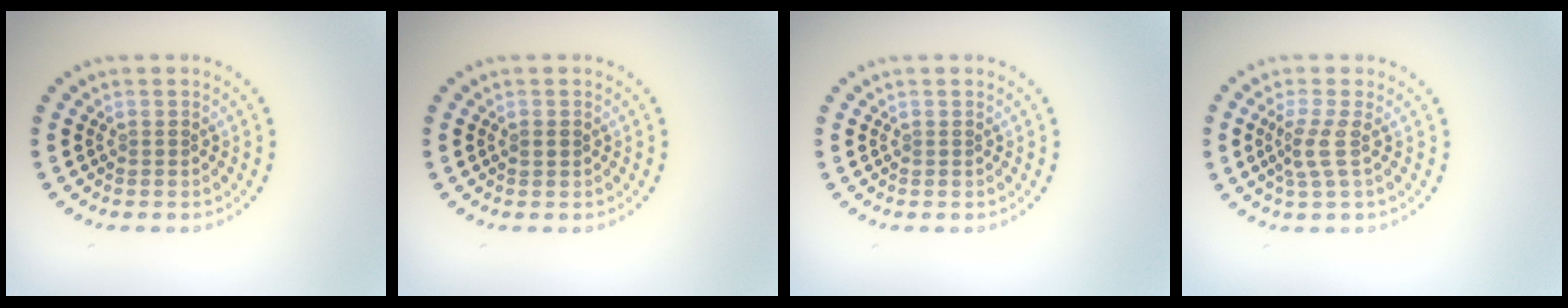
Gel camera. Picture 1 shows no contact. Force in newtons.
{"total": 0.8, "press": 0.8, "slide": 0.1}
{"total": 0.0}
{"total": 2.3, "press": 1.6, "slide": 1.5}